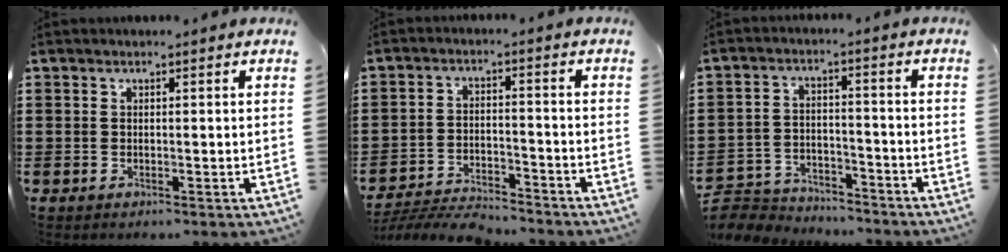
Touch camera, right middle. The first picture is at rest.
{"total": 5.5, "force": [-5.3, 0.7, 1.2], "torque": [-0.024, 0.006, -0.107]}
{"total": 5.2, "force": [-5.1, 1.2, 0.1], "torque": [-0.009, 0.009, -0.108]}